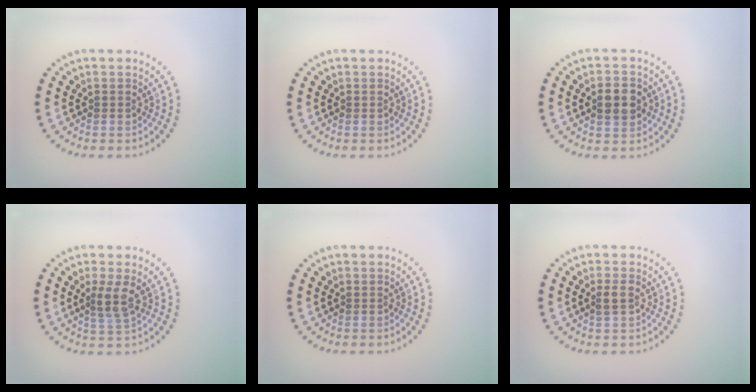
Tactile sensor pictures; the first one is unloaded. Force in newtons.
{"total": 0.0}
{"total": 3.3, "press": 3.2, "slide": 0.3}
{"total": 2.3, "press": 1.8, "slide": 1.4}
{"total": 0.0}
{"total": 1.3, "press": 1.2, "slide": 0.5}